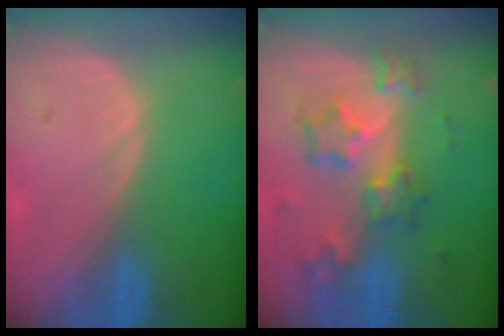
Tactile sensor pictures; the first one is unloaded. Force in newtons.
{"total": 8.4, "press": 7.3, "slide": 4.1}